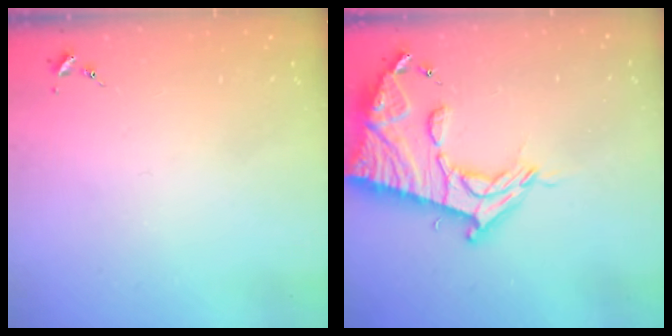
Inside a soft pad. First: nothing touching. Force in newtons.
{"total": 19.3, "press": 19.3, "slide": 1.6}